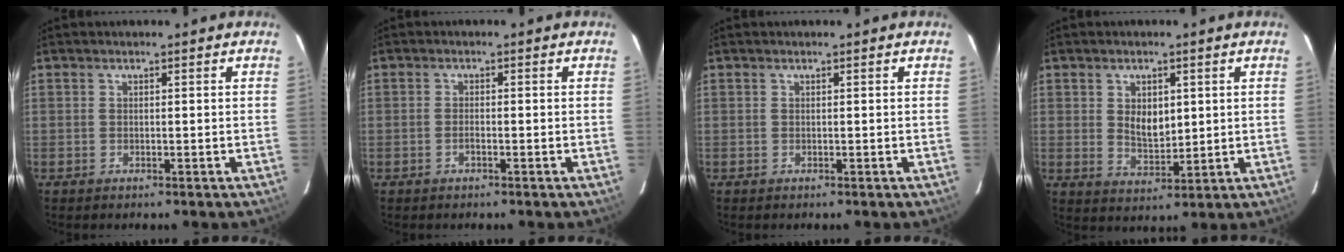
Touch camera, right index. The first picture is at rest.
{"total": 1.3, "force": [-0.7, 0.5, 0.9], "torque": [-0.020, 0.002, -0.013]}
{"total": 0.0}
{"total": 5.6, "force": [1.2, 3.6, 4.2], "torque": [-0.068, -0.002, 0.028]}